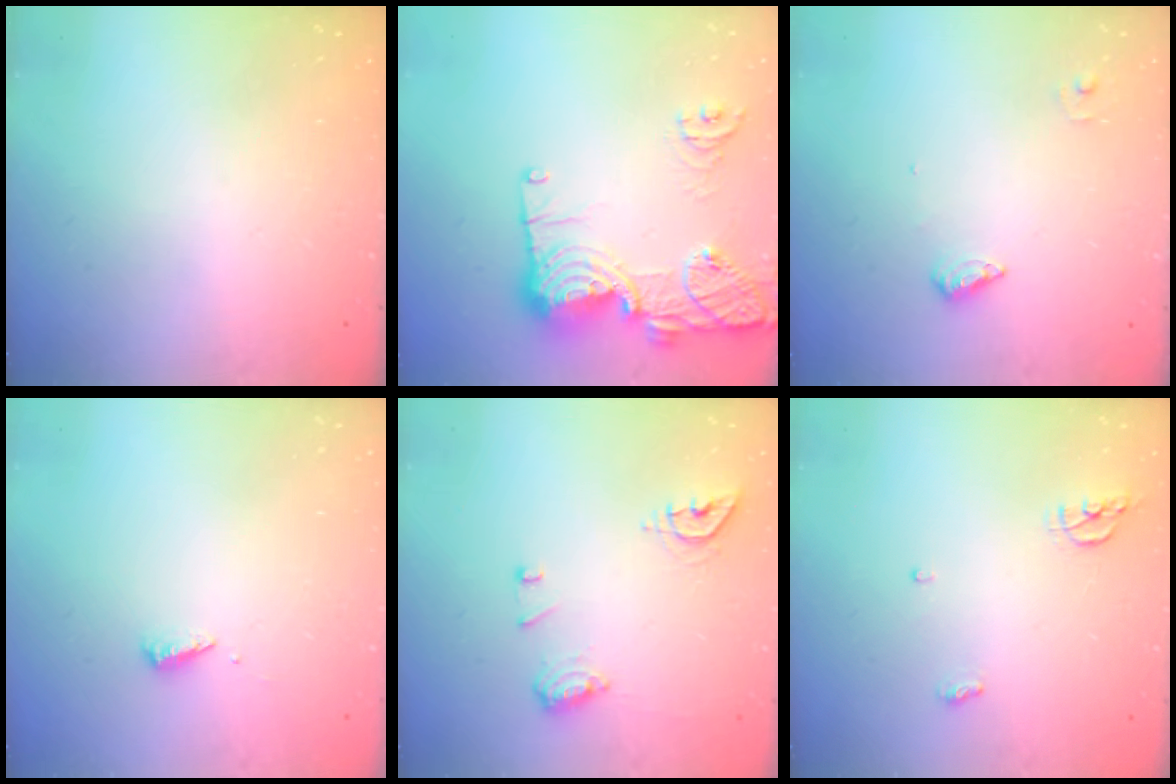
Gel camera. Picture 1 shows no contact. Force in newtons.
{"total": 19.0, "press": 18.0, "slide": 5.9}
{"total": 5.9, "press": 5.8, "slide": 1.4}
{"total": 2.5, "press": 2.5, "slide": 0.1}
{"total": 9.0, "press": 8.9, "slide": 0.9}
{"total": 7.2, "press": 5.3, "slide": 4.9}